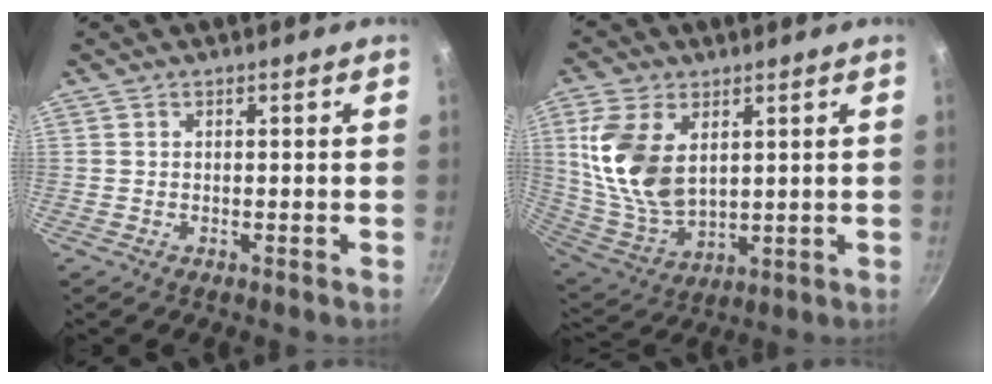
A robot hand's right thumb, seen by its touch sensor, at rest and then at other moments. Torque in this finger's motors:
{"motor_torque": [0.08, 1.40, 1.56, 0.43, 0.57]}